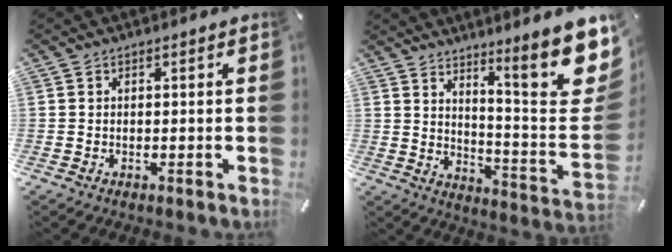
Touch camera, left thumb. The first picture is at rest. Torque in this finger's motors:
{"motor_torque": [2.51, 2.20, 0.79, -0.90, 0.32]}